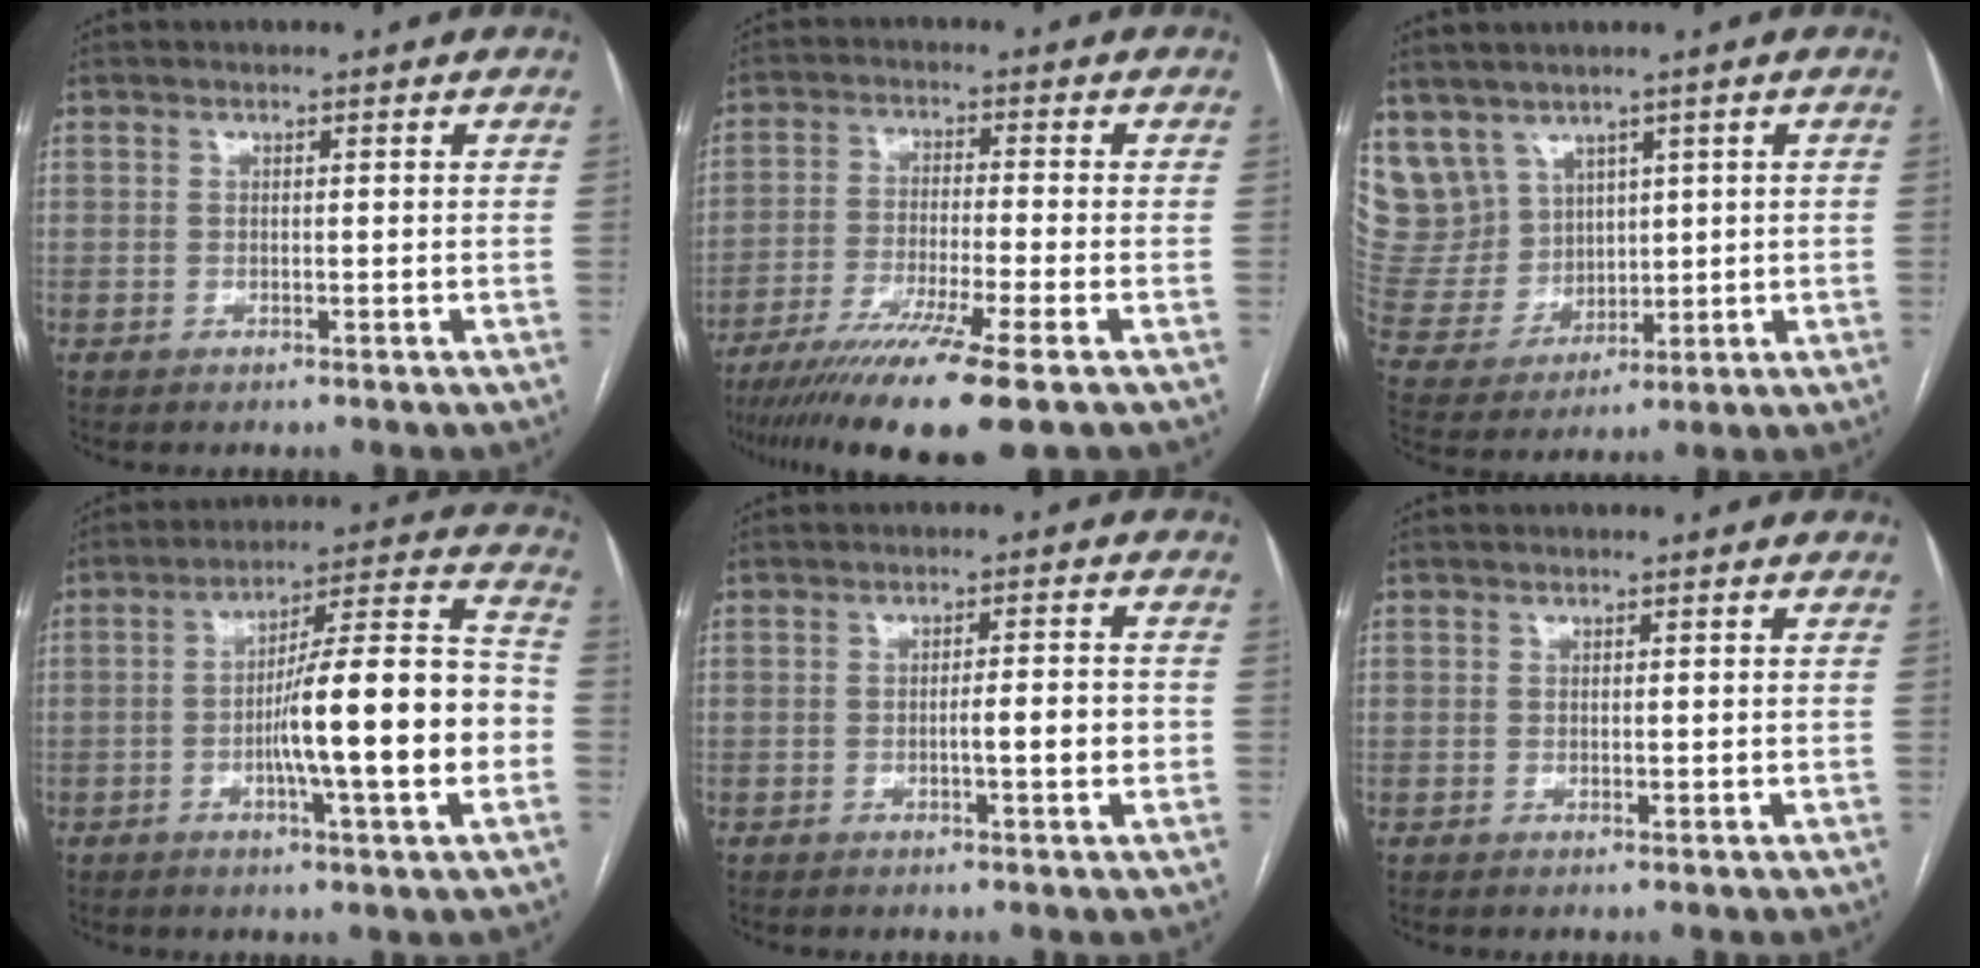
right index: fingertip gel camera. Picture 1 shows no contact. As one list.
[{"total": 13.4, "force": [-9.2, -0.9, 9.7], "torque": [-0.175, -0.038, -0.152]}, {"total": 10.9, "force": [6.6, 8.5, 1.7], "torque": [-0.061, 0.043, 0.161]}, {"total": 17.1, "force": [-3.6, 1.1, 16.7], "torque": [-0.254, 0.017, -0.055]}, {"total": 4.4, "force": [-0.9, 0.5, 4.3], "torque": [-0.065, 0.002, -0.011]}, {"total": 0.7, "force": [0.1, 0.5, 0.6], "torque": [-0.008, -0.002, 0.004]}]